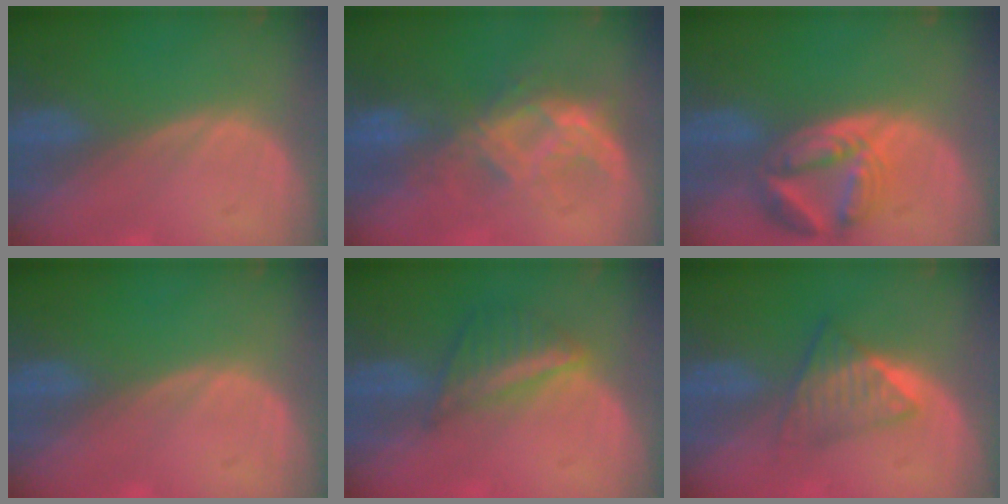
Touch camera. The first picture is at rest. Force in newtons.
{"total": 7.4, "press": 7.4, "slide": 0.2}
{"total": 8.1, "press": 7.2, "slide": 3.7}
{"total": 0.0}
{"total": 6.1, "press": 5.4, "slide": 2.8}
{"total": 6.0, "press": 5.1, "slide": 3.1}